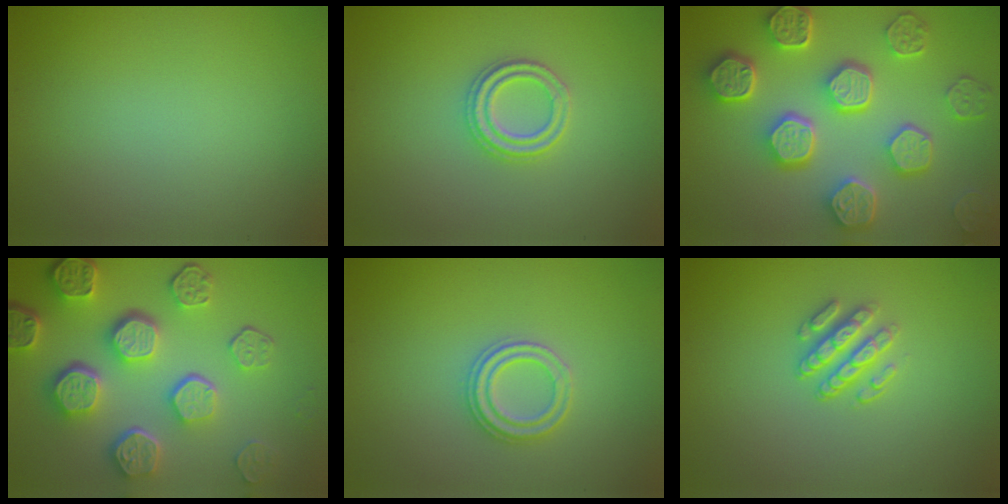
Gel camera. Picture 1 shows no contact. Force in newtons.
{"total": 2.3, "press": 2.2, "slide": 0.4}
{"total": 8.0, "press": 6.7, "slide": 4.4}
{"total": 8.4, "press": 6.2, "slide": 5.7}
{"total": 2.3, "press": 2.3, "slide": 0.3}
{"total": 2.9, "press": 2.4, "slide": 1.6}